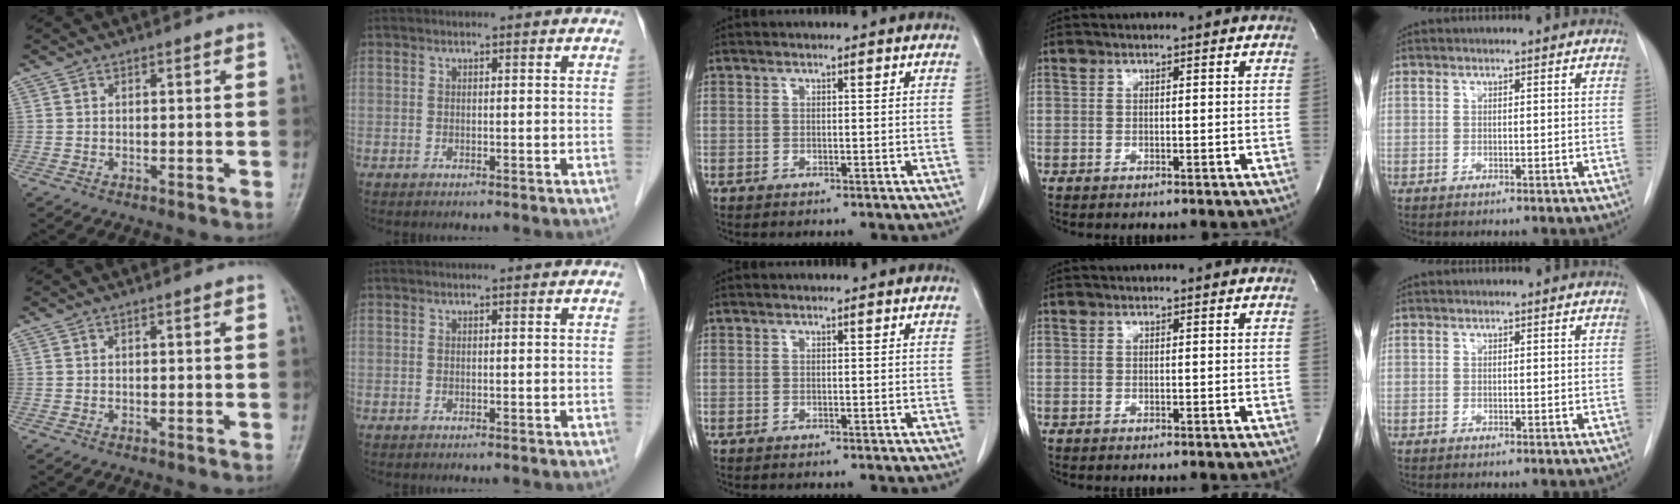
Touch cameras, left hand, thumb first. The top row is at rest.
{}